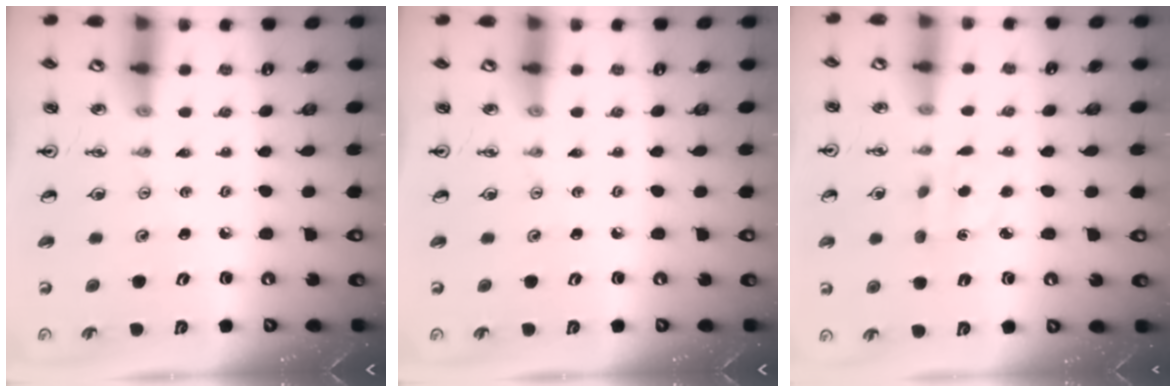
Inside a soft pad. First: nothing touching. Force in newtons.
{"total": 0.0}
{"total": 2.0, "press": 1.9, "slide": 0.6}